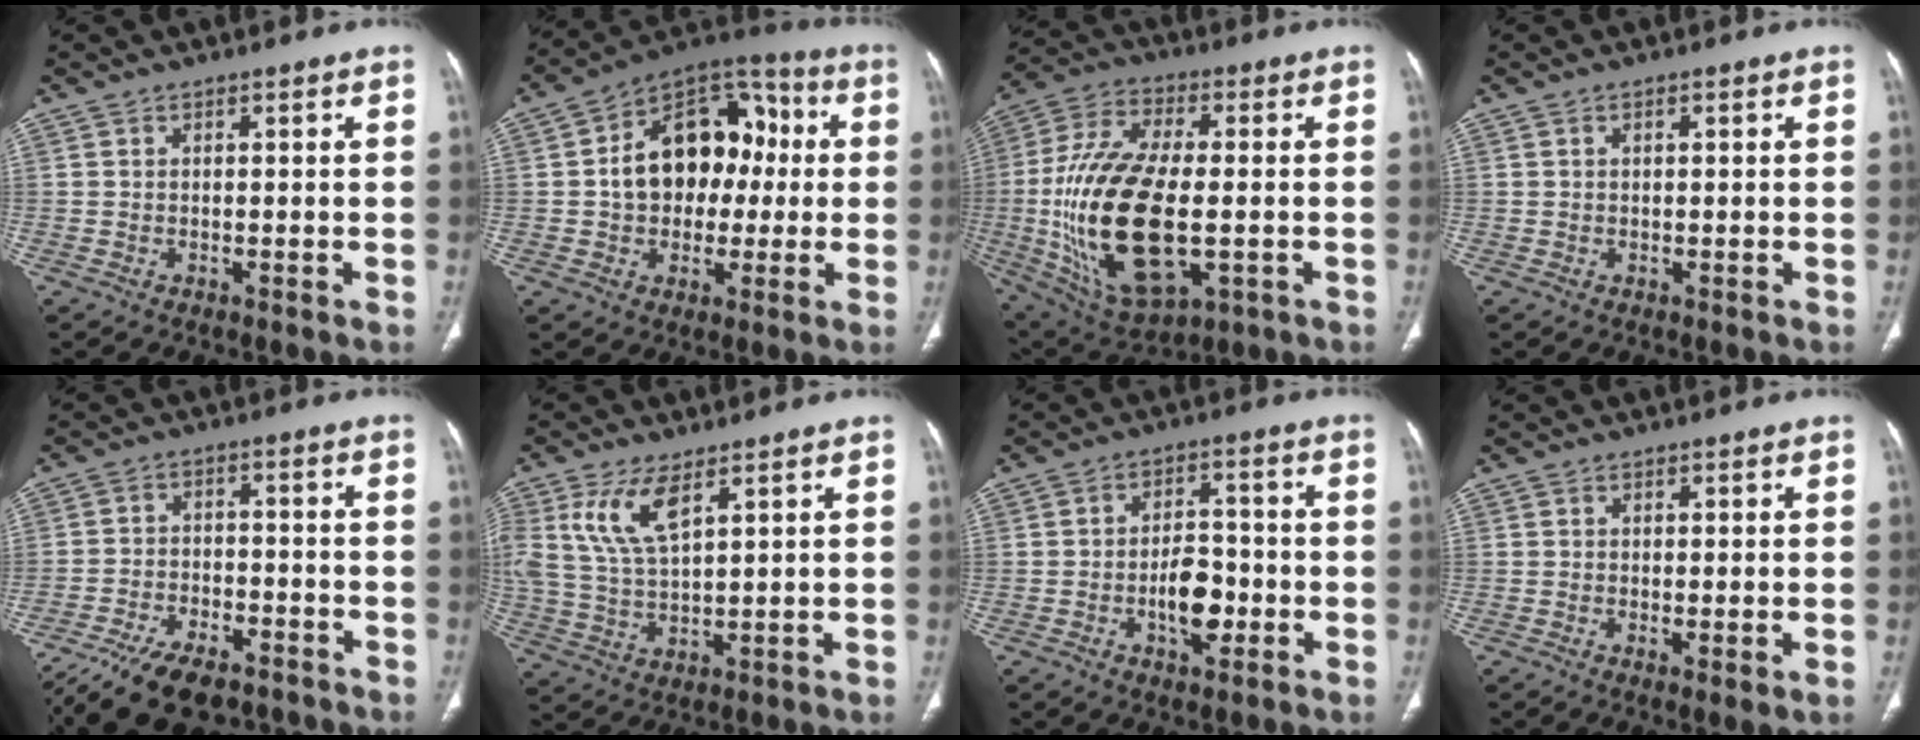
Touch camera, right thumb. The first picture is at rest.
{"total": 17.9, "force": [0.9, 12.7, 12.6], "torque": [-0.146, 0.039, 0.007]}
{"total": 25.6, "force": [-3.0, 12.4, 22.1], "torque": [-0.451, -0.002, -0.034]}
{"total": 0.8, "force": [0.2, 0.4, 0.6], "torque": [-0.012, 0.001, 0.004]}
{"total": 16.4, "force": [-12.1, 7.1, 8.4], "torque": [-0.164, 0.038, -0.198]}
{"total": 9.3, "force": [4.4, 3.8, 7.3], "torque": [-0.159, -0.009, 0.097]}
{"total": 7.9, "force": [-2.2, 4.5, 6.2], "torque": [-0.080, 0.019, -0.036]}
{"total": 2.4, "force": [-0.2, 0.6, 2.3], "torque": [-0.046, -0.013, -0.004]}